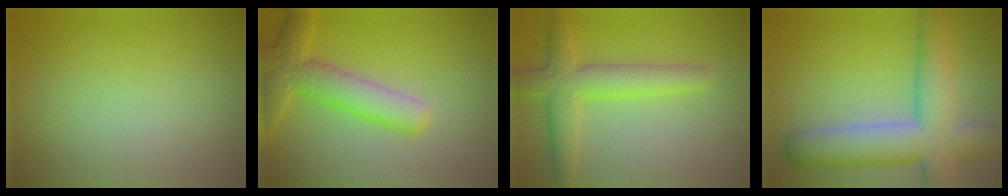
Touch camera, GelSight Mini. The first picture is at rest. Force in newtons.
{"total": 5.4, "press": 5.4, "slide": 0.2}
{"total": 4.5, "press": 4.5, "slide": 0.1}
{"total": 9.8, "press": 9.8, "slide": 0.8}